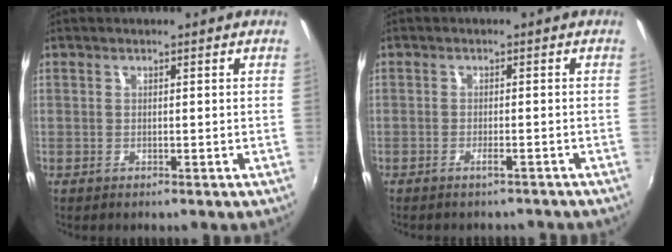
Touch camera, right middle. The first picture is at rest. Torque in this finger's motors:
{"motor_torque": [0.29, -0.39, 0.07, 0.04]}